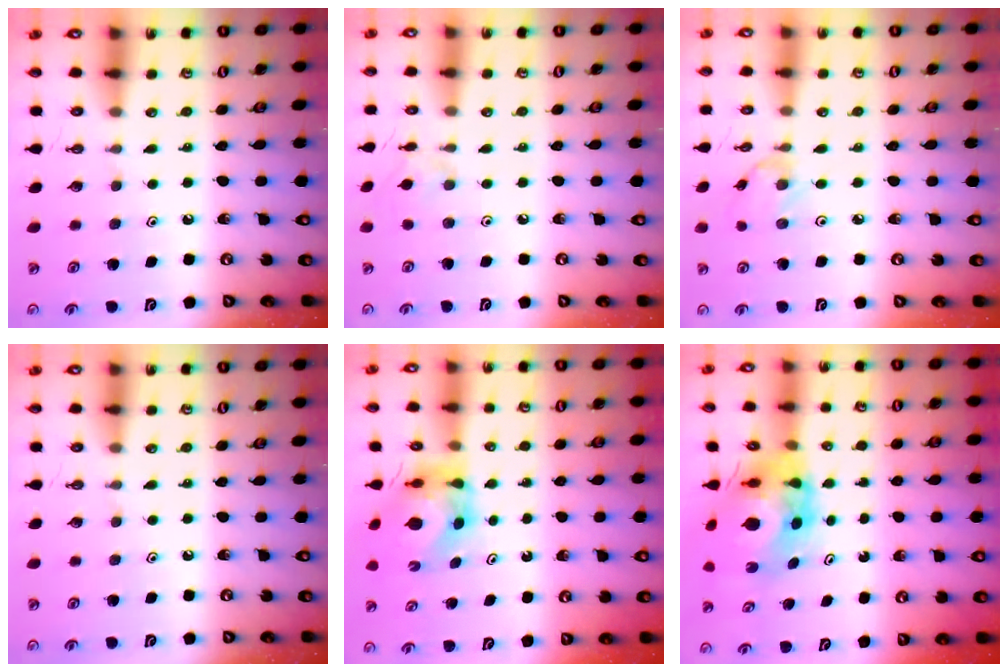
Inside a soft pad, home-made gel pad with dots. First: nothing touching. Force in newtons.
{"total": 1.8, "press": 1.8, "slide": 0.4}
{"total": 0.9, "press": 0.8, "slide": 0.3}
{"total": 0.0}
{"total": 5.4, "press": 5.4, "slide": 0.4}
{"total": 9.2, "press": 9.1, "slide": 1.1}